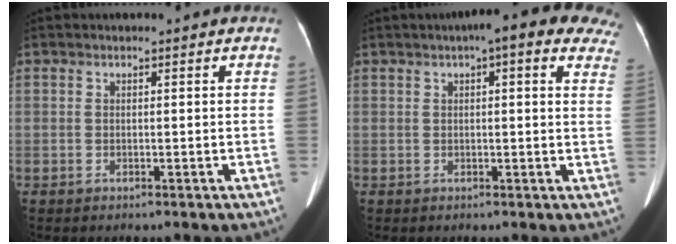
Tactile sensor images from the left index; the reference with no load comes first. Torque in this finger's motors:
{"motor_torque": [0.17, -0.18, 0.13, 0.07]}